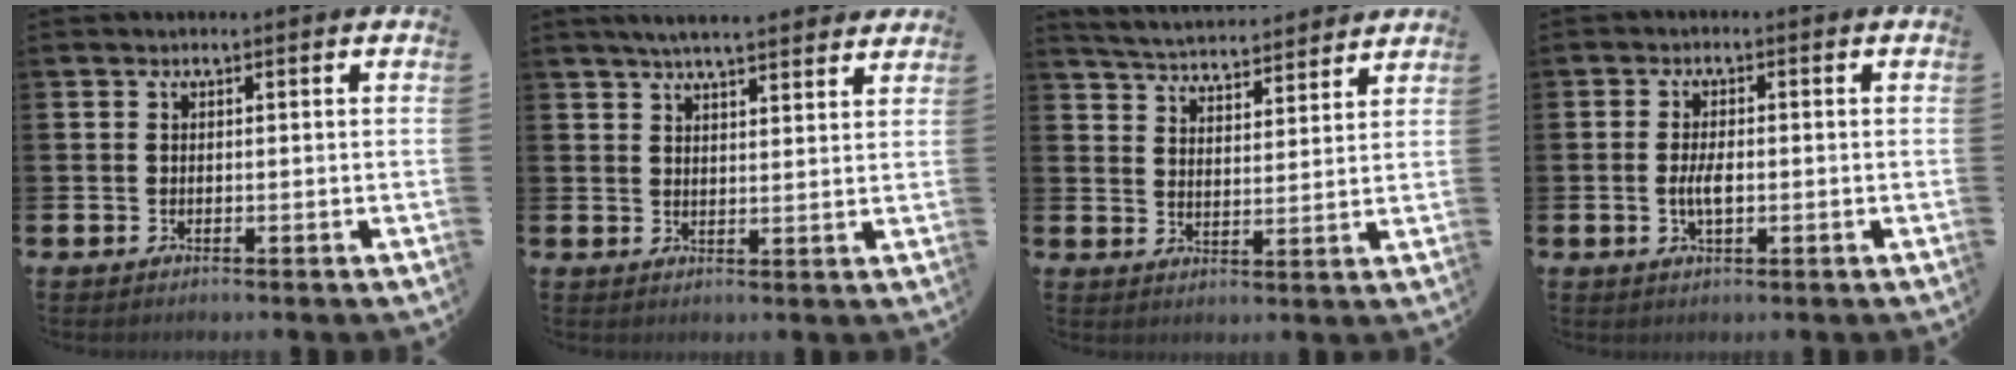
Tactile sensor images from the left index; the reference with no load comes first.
{"total": 5.1, "force": [4.9, 0.2, 1.4], "torque": [-0.034, -0.021, 0.088]}
{"total": 4.9, "force": [4.9, 0.4, 0.1], "torque": [-0.026, -0.039, 0.085]}
{"total": 3.2, "force": [-0.3, 1.3, 2.8], "torque": [-0.051, 0.001, -0.007]}